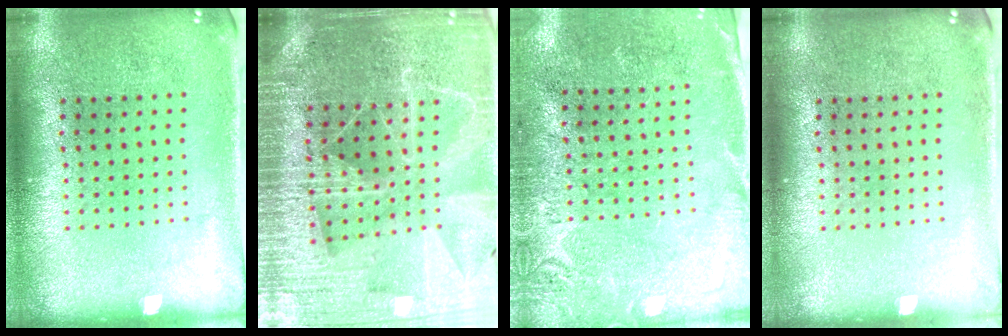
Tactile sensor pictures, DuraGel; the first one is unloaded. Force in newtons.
{"total": 4.8, "press": 4.3, "slide": 2.1}
{"total": 2.8, "press": 2.6, "slide": 0.9}
{"total": 0.0}